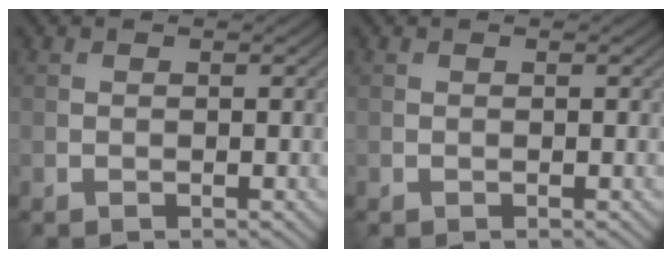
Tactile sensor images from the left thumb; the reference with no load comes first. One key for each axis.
{"total": 0.0}